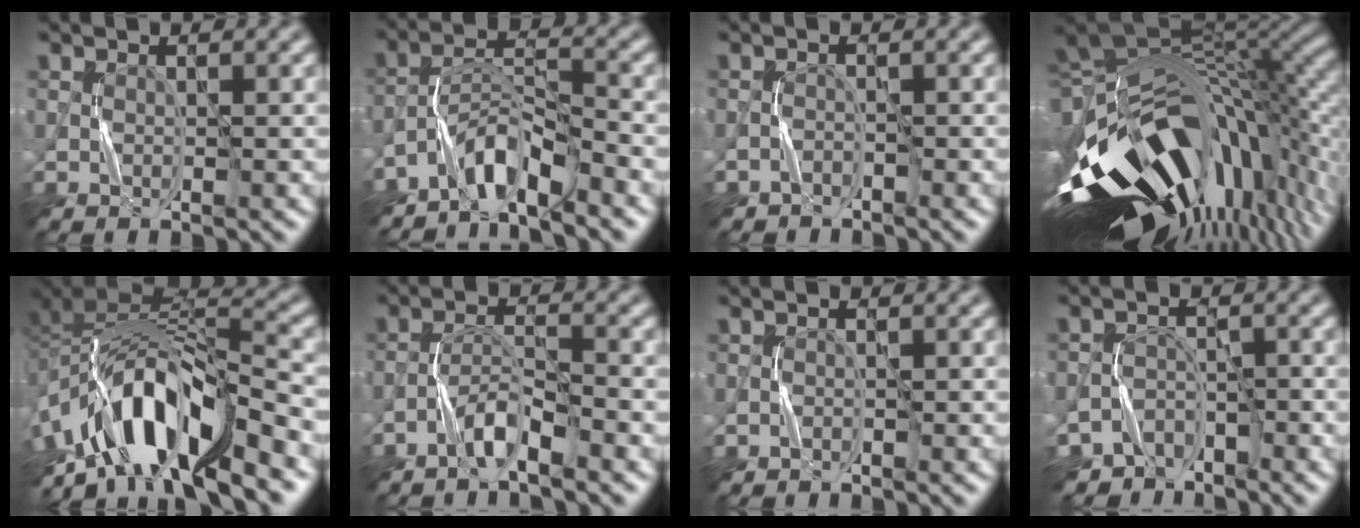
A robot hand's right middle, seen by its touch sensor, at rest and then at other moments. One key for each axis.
{"total": 4.6, "fx": -3.8, "fy": 0.9, "fz": 2.5, "tx": -0.044, "ty": 0.010, "tz": -0.082}
{"total": 1.1, "fx": -1.0, "fy": 0.4, "fz": -0.1, "tx": 0.002, "ty": 0.008, "tz": -0.016}
{"total": 18.4, "fx": -5.5, "fy": 9.2, "fz": 14.9, "tx": -0.280, "ty": -0.005, "tz": -0.098}
{"total": 12.1, "fx": -6.7, "fy": 4.4, "fz": 9.1, "tx": -0.149, "ty": 0.016, "tz": -0.122}
{"total": 3.0, "fx": -2.2, "fy": 0.4, "fz": 1.9, "tx": -0.039, "ty": 0.013, "tz": -0.045}
{"total": 0.5, "fx": -0.5, "fy": 0.2, "fz": 0.1, "tx": -0.003, "ty": 0.004, "tz": -0.007}
{"total": 4.3, "fx": -3.8, "fy": 1.9, "fz": 0.6, "tx": 0.001, "ty": -0.005, "tz": -0.072}